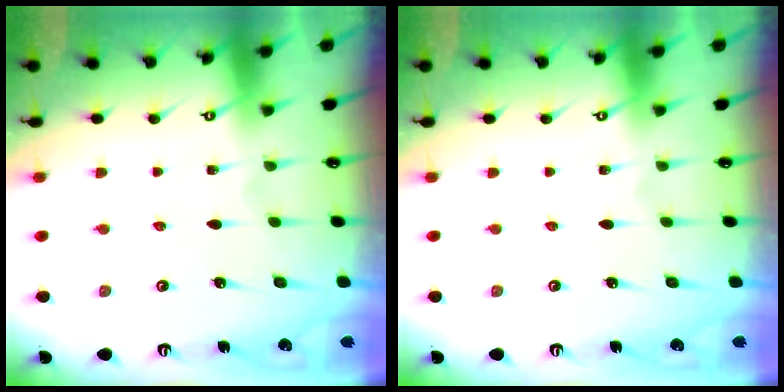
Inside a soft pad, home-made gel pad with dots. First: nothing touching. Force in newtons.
{"total": 0.0}